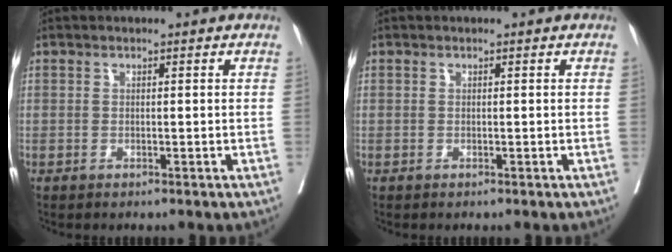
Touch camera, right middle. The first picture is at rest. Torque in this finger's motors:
{"motor_torque": [0.01, -0.01, -0.34, -0.07]}